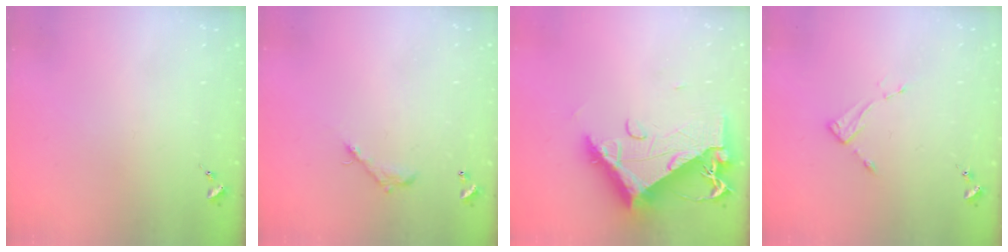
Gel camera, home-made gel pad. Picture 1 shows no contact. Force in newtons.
{"total": 5.8, "press": 5.8, "slide": 0.3}
{"total": 15.2, "press": 15.1, "slide": 1.3}
{"total": 3.9, "press": 3.9, "slide": 0.2}